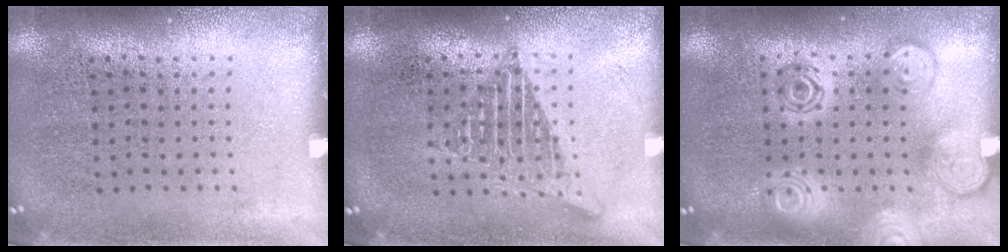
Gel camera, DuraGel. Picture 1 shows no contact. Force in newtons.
{"total": 2.4, "press": 2.4, "slide": 0.2}
{"total": 2.9, "press": 2.8, "slide": 0.4}